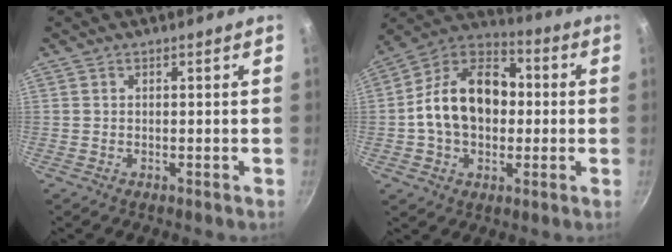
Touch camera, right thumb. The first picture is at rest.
{"total": 18.0, "force": [0.0, 12.8, 12.6], "torque": [-0.182, 0.038, -0.018]}